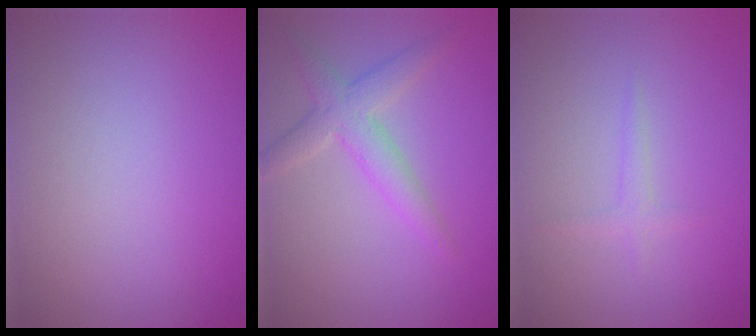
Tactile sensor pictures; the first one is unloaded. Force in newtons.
{"total": 3.1, "press": 3.1, "slide": 0.4}
{"total": 1.1, "press": 1.1, "slide": 0.0}